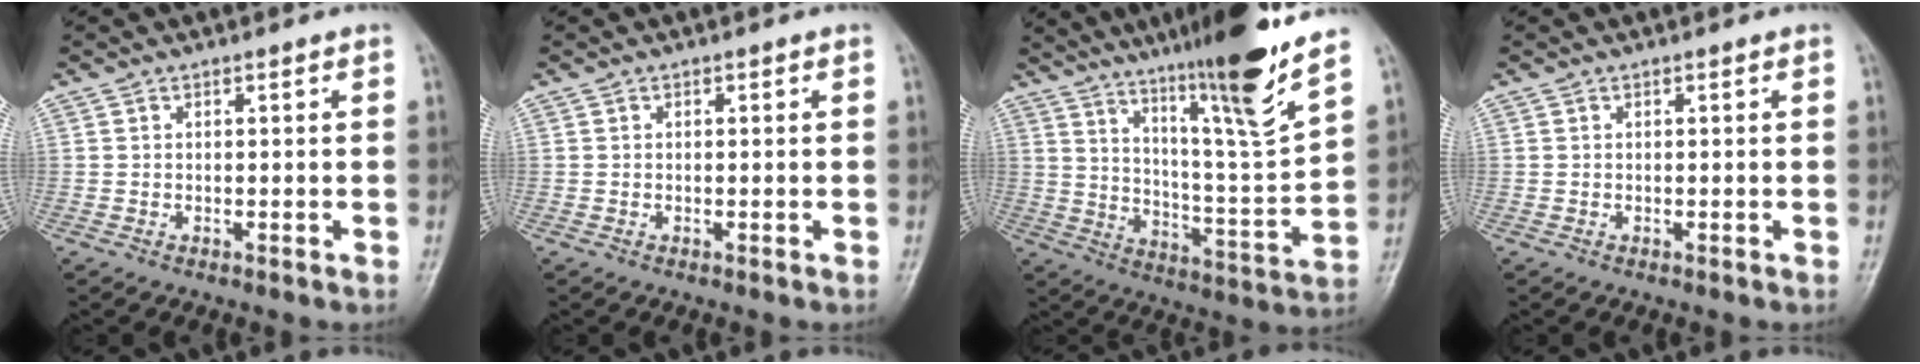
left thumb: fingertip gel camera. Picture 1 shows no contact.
{"total": 0.0}
{"total": 19.1, "force": [13.6, -0.1, 13.3], "torque": [-0.190, -0.080, 0.222]}
{"total": 0.0}